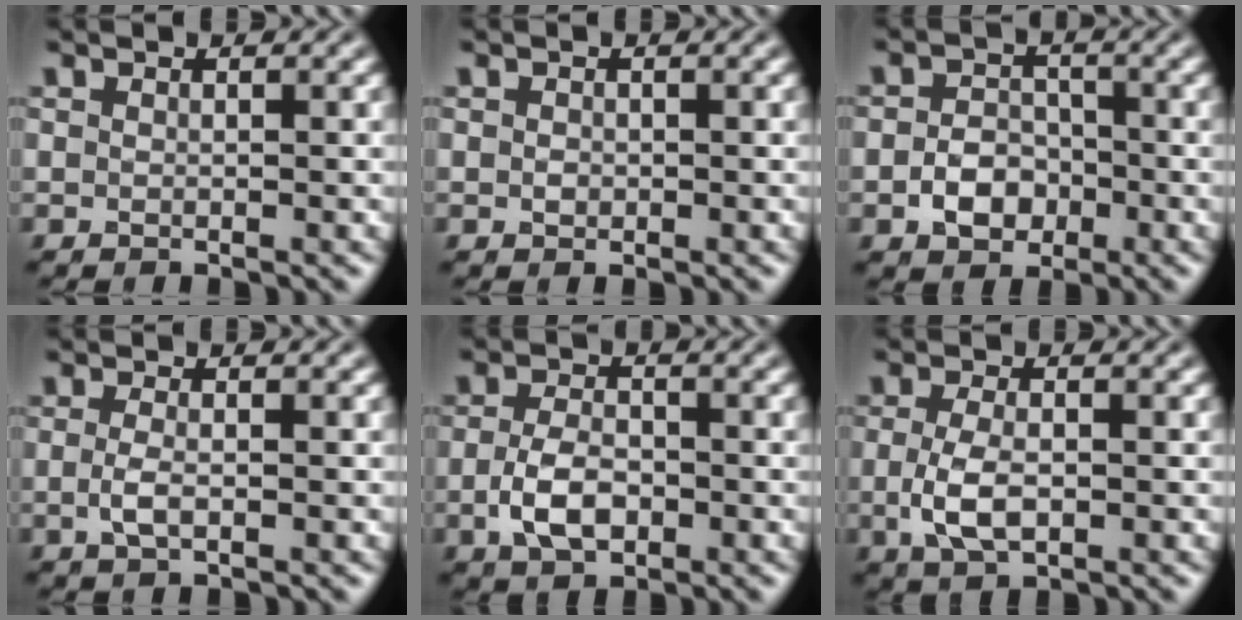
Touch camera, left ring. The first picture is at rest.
{"total": 0.6, "force": [0.0, 0.5, 0.3], "torque": [-0.004, -0.003, -0.001]}
{"total": 3.2, "force": [-1.1, 2.4, 1.8], "torque": [-0.027, 0.002, -0.023]}
{"total": 1.6, "force": [-0.3, 0.6, 1.5], "torque": [-0.035, -0.003, -0.009]}
{"total": 3.8, "force": [-1.0, 2.3, 2.8], "torque": [-0.064, -0.004, -0.021]}
{"total": 3.6, "force": [-0.5, 1.8, 3.0], "torque": [-0.070, -0.007, -0.010]}